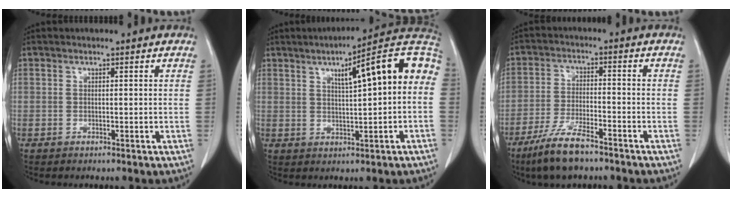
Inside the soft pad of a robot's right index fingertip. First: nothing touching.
{"total": 13.6, "force": [3.0, 1.9, 13.2], "torque": [-0.181, 0.037, 0.035]}
{"total": 8.8, "force": [-6.4, 1.6, 5.7], "torque": [-0.116, -0.018, -0.118]}